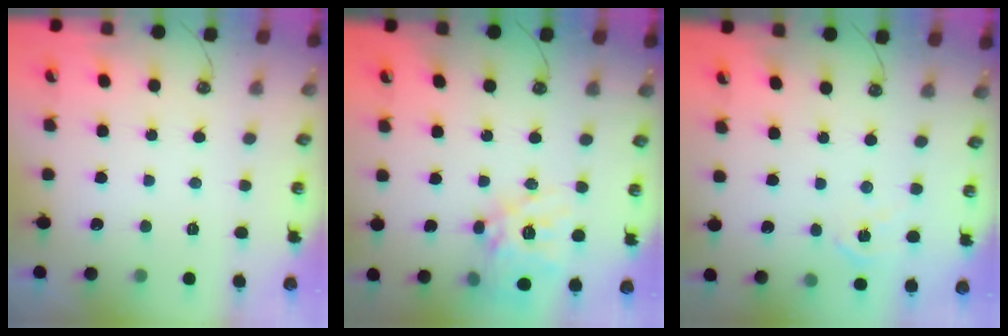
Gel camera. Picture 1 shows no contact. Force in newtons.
{"total": 16.9, "press": 16.8, "slide": 1.5}
{"total": 6.5, "press": 6.4, "slide": 0.7}